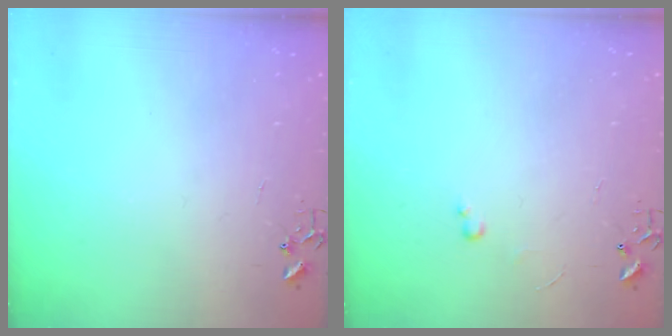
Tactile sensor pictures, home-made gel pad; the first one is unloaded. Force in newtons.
{"total": 2.6, "press": 2.6, "slide": 0.4}